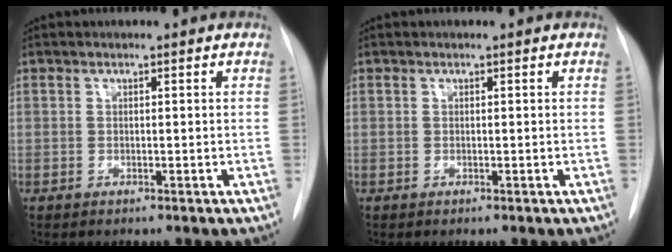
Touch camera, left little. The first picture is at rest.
{"total": 0.0}